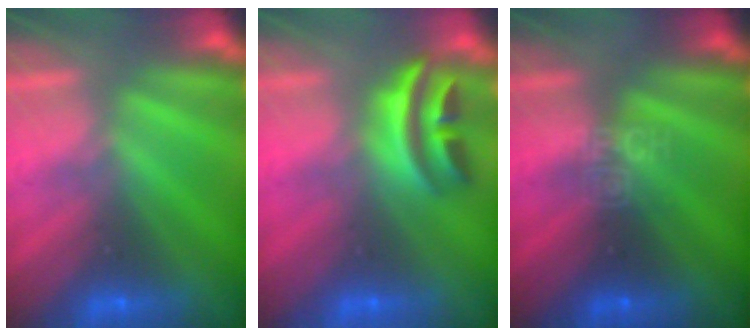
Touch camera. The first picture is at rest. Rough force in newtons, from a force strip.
{"total": 2.9}
{"total": 3.2}